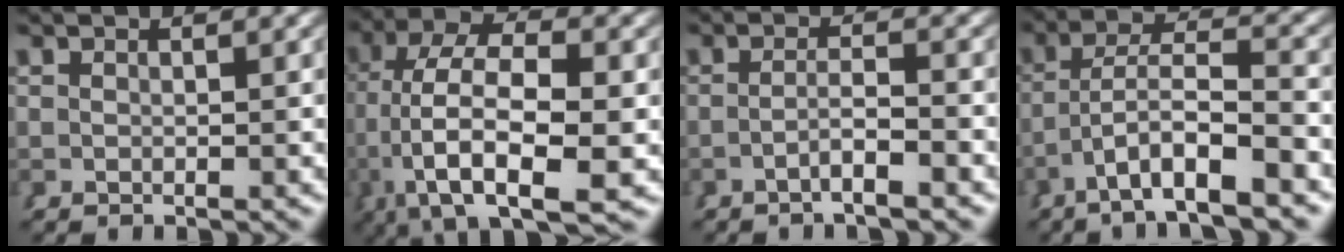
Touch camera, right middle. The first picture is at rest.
{"total": 9.5, "force": [-3.4, 4.5, 7.6], "torque": [-0.171, -0.047, -0.032]}
{"total": 2.5, "force": [-1.8, -0.3, 1.7], "torque": [-0.030, -0.007, -0.031]}
{"total": 5.3, "force": [-2.3, 1.6, 4.5], "torque": [-0.089, -0.010, -0.031]}